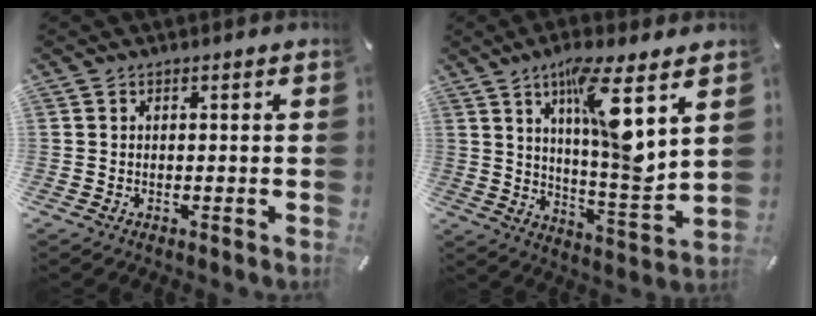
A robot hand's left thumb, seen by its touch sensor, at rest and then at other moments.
{"total": 14.6, "force": [7.1, 2.6, 12.5], "torque": [-0.199, -0.044, 0.112]}